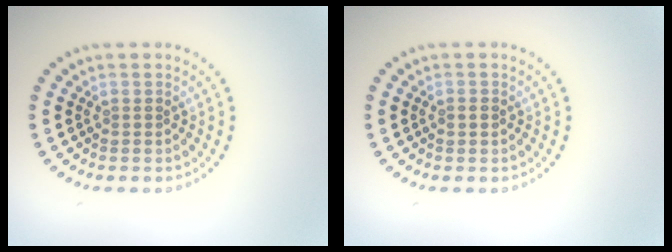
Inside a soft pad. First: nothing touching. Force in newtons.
{"total": 1.1, "press": 1.1, "slide": 0.1}